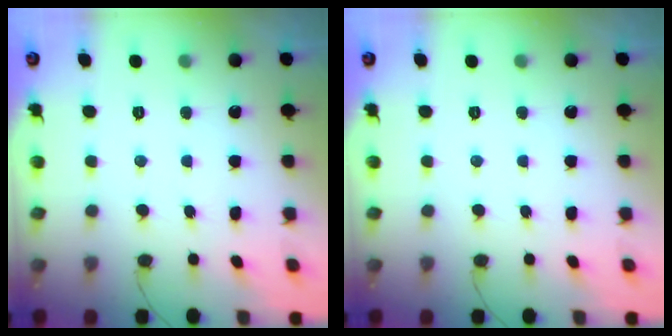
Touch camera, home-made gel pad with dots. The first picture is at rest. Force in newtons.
{"total": 0.0}